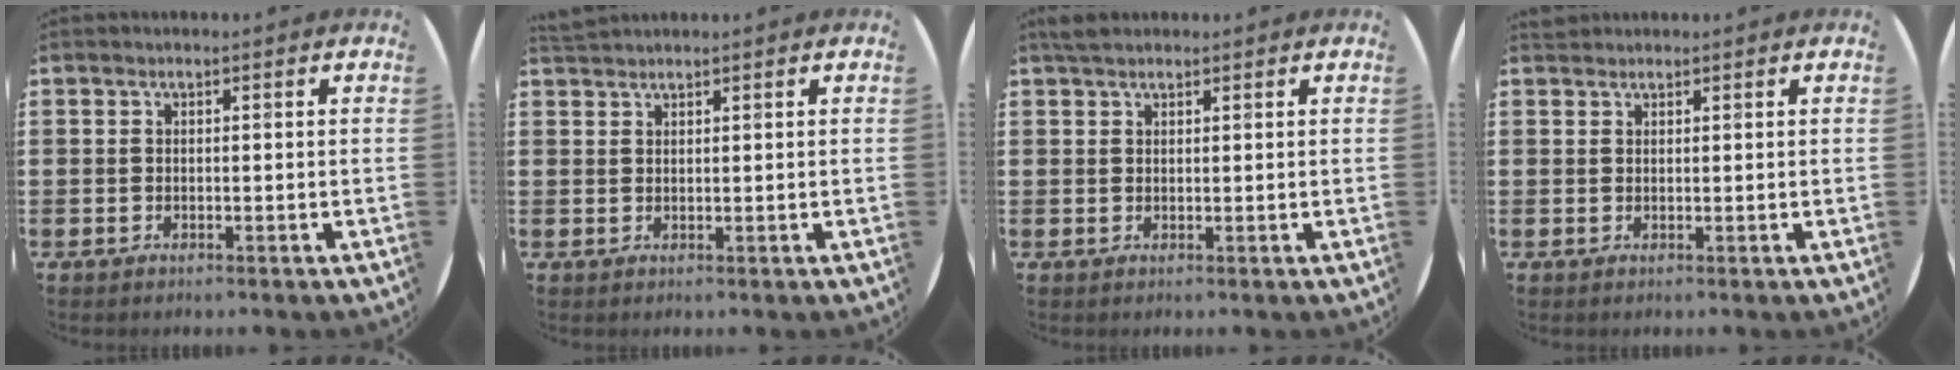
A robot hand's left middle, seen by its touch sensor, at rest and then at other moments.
{"total": 1.2, "force": [1.2, 0.0, 0.0], "torque": [0.000, 0.001, 0.023]}
{"total": 1.7, "force": [1.5, 0.6, 0.5], "torque": [-0.013, 0.005, 0.028]}
{"total": 0.8, "force": [0.7, 0.2, -0.1], "torque": [0.001, 0.002, 0.015]}